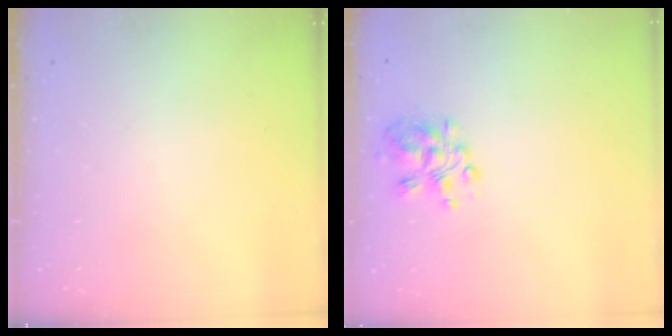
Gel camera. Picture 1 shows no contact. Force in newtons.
{"total": 7.1, "press": 6.9, "slide": 1.6}